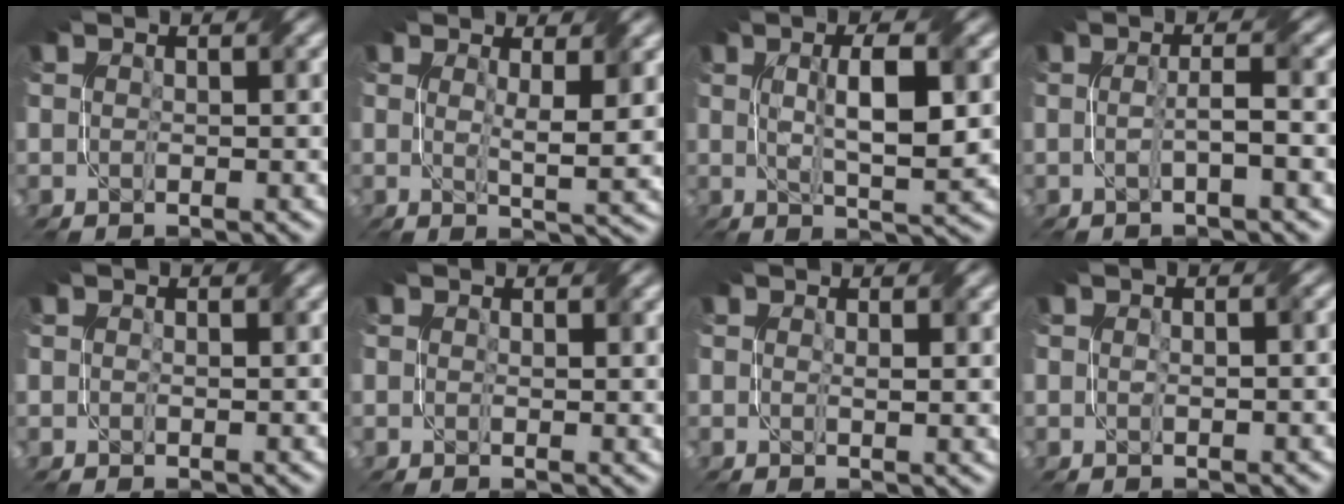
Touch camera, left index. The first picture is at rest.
{"total": 4.3, "force": [1.3, 0.8, 4.0], "torque": [-0.061, -0.011, 0.021]}
{"total": 6.3, "force": [0.9, 1.3, 6.1], "torque": [-0.097, 0.003, 0.017]}
{"total": 2.8, "force": [-0.3, 0.3, 2.7], "torque": [-0.042, 0.004, -0.012]}
{"total": 0.6, "force": [0.1, 0.3, 0.6], "torque": [-0.007, 0.000, 0.002]}
{"total": 1.2, "force": [0.5, 0.1, 1.1], "torque": [-0.014, -0.004, 0.009]}
{"total": 1.5, "force": [0.5, 0.2, 1.4], "torque": [-0.020, -0.001, 0.009]}
{"total": 1.2, "force": [0.0, 0.3, 1.2], "torque": [-0.024, 0.003, 0.002]}